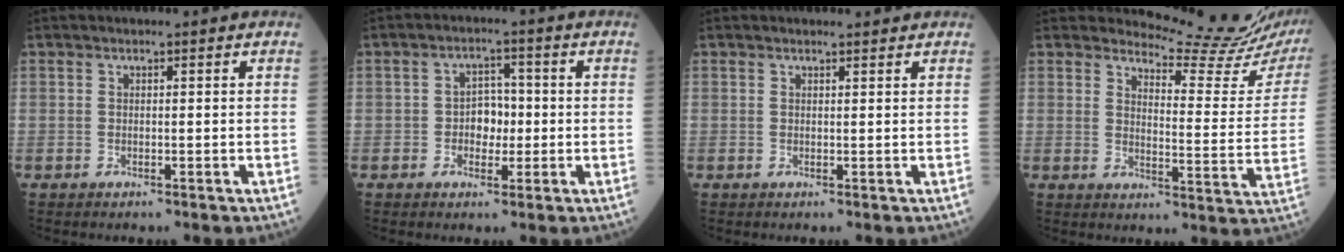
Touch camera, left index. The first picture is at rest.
{"total": 3.9, "force": [-0.5, 2.7, 2.8], "torque": [-0.042, 0.012, -0.010]}
{"total": 2.1, "force": [2.0, 0.2, 0.4], "torque": [-0.011, 0.007, 0.026]}
{"total": 14.2, "force": [14.1, -0.9, 1.6], "torque": [-0.020, -0.113, 0.158]}